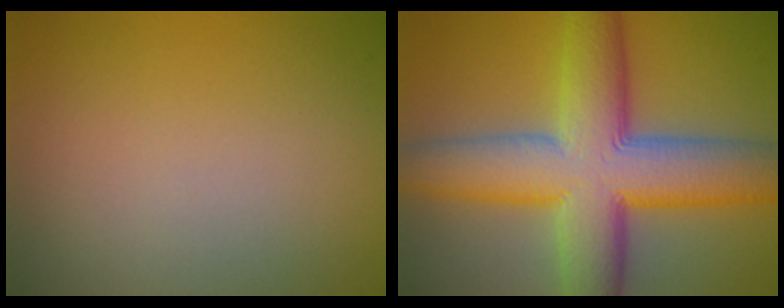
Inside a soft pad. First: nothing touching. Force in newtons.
{"total": 11.8, "press": 11.8, "slide": 0.3}